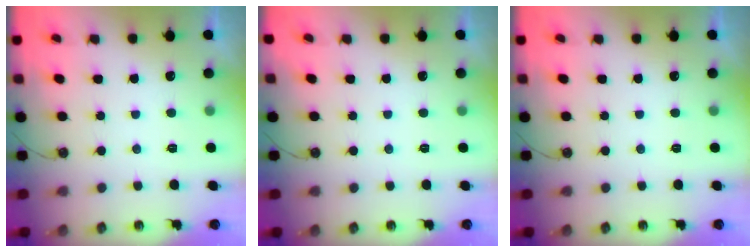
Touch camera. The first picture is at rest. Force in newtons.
{"total": 0.0}
{"total": 0.0}